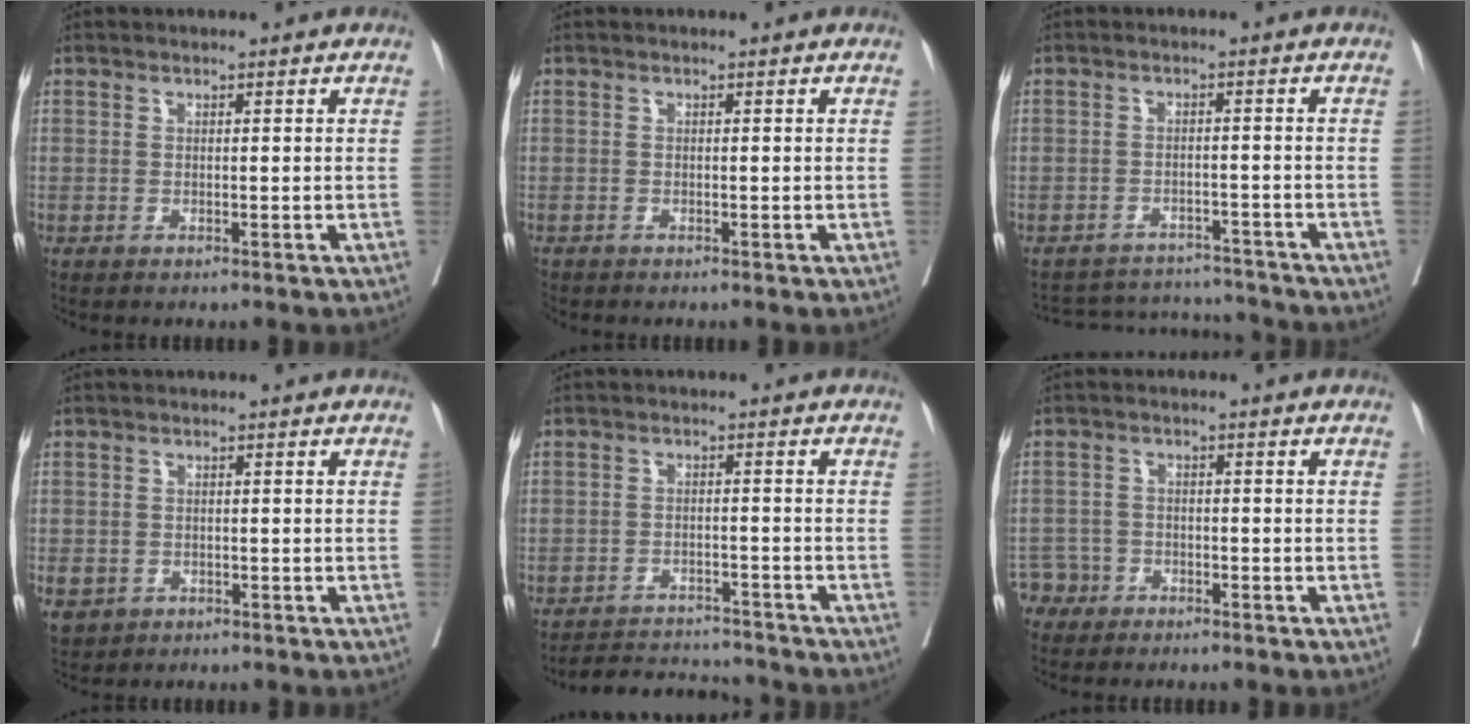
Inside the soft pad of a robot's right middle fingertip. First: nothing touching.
{"total": 0.8, "force": [-0.8, 0.0, 0.0], "torque": [-0.004, -0.004, -0.019]}
{"total": 9.7, "force": [-9.5, 2.1, 0.2], "torque": [0.000, 0.017, -0.130]}
{"total": 5.3, "force": [-2.4, 4.5, 1.5], "torque": [-0.042, 0.000, -0.030]}
{"total": 8.3, "force": [-8.2, 1.2, 0.8], "torque": [-0.009, 0.005, -0.122]}
{"total": 3.3, "force": [-2.5, 2.1, -0.8], "torque": [0.010, 0.008, -0.049]}